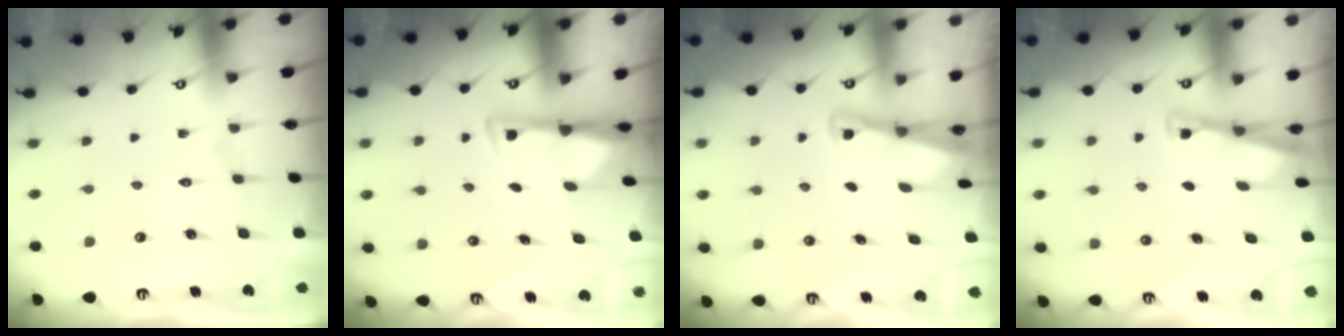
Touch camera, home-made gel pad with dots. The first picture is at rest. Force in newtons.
{"total": 3.0, "press": 2.9, "slide": 0.5}
{"total": 2.0, "press": 2.0, "slide": 0.4}
{"total": 2.8, "press": 2.7, "slide": 0.3}